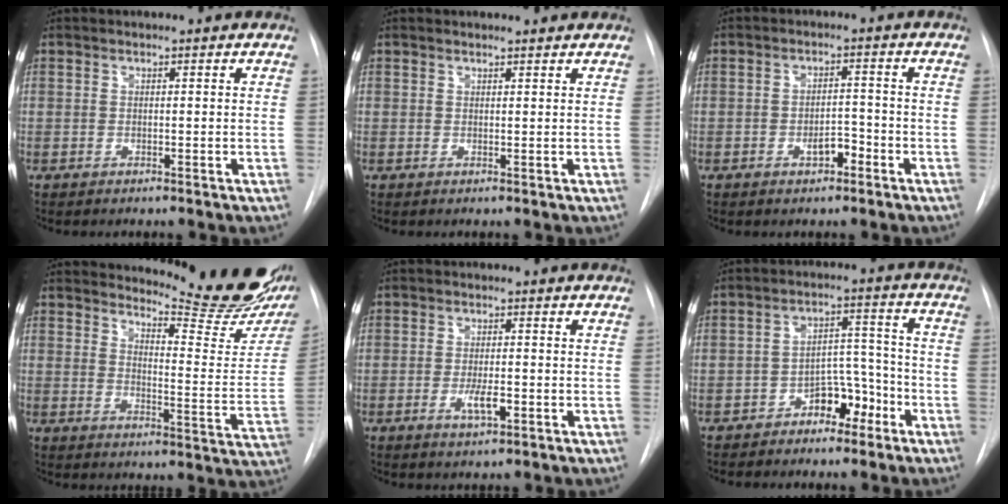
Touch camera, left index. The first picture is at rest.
{"total": 2.1, "force": [2.1, 0.0, 0.2], "torque": [-0.010, 0.006, 0.025]}
{"total": 3.1, "force": [-1.7, 1.4, 2.1], "torque": [-0.029, 0.006, -0.026]}
{"total": 18.6, "force": [16.7, 2.0, 7.9], "torque": [-0.103, -0.105, 0.197]}
{"total": 3.3, "force": [-1.2, 0.9, 3.0], "torque": [-0.056, -0.001, -0.016]}
{"total": 6.4, "force": [-4.0, 3.5, 3.6], "torque": [-0.047, 0.032, -0.063]}